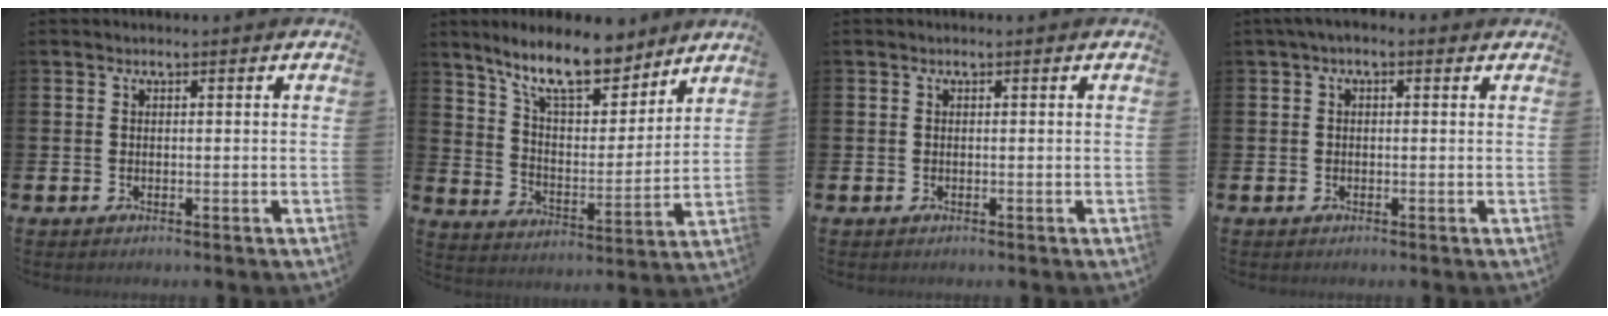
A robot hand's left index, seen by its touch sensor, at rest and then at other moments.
{"total": 12.0, "force": [10.0, 3.5, 5.6], "torque": [-0.127, -0.052, 0.177]}
{"total": 0.0}
{"total": 1.2, "force": [0.1, 0.8, 1.0], "torque": [-0.017, 0.009, 0.000]}